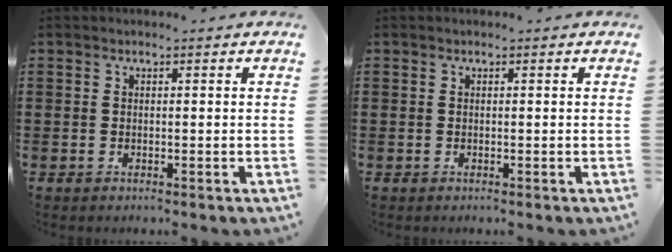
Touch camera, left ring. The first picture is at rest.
{"total": 0.0}